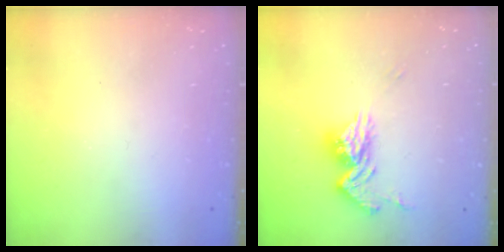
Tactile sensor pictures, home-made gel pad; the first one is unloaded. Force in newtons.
{"total": 13.6, "press": 13.5, "slide": 1.3}